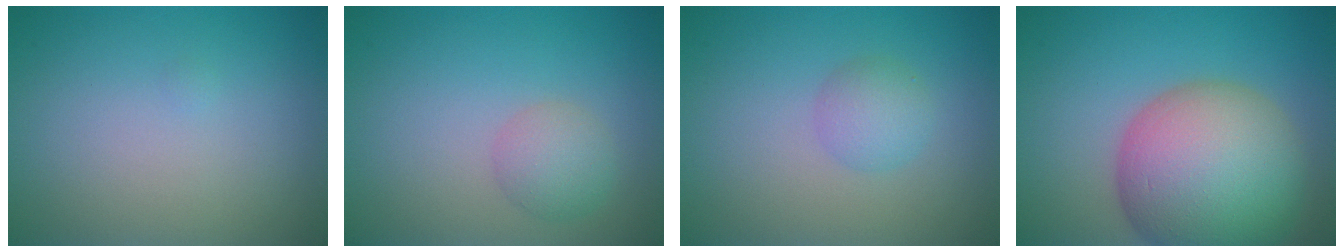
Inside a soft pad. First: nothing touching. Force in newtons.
{"total": 2.3, "press": 2.3, "slide": 0.1}
{"total": 2.1, "press": 2.1, "slide": 0.0}
{"total": 12.9, "press": 12.9, "slide": 0.7}